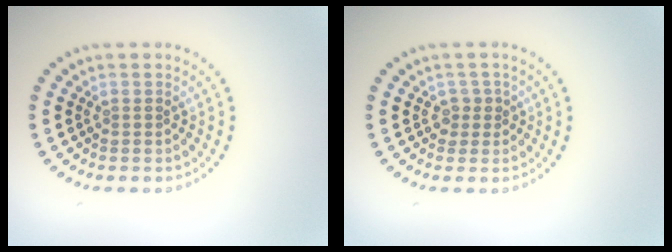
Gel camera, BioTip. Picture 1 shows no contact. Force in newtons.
{"total": 1.4, "press": 1.0, "slide": 0.9}